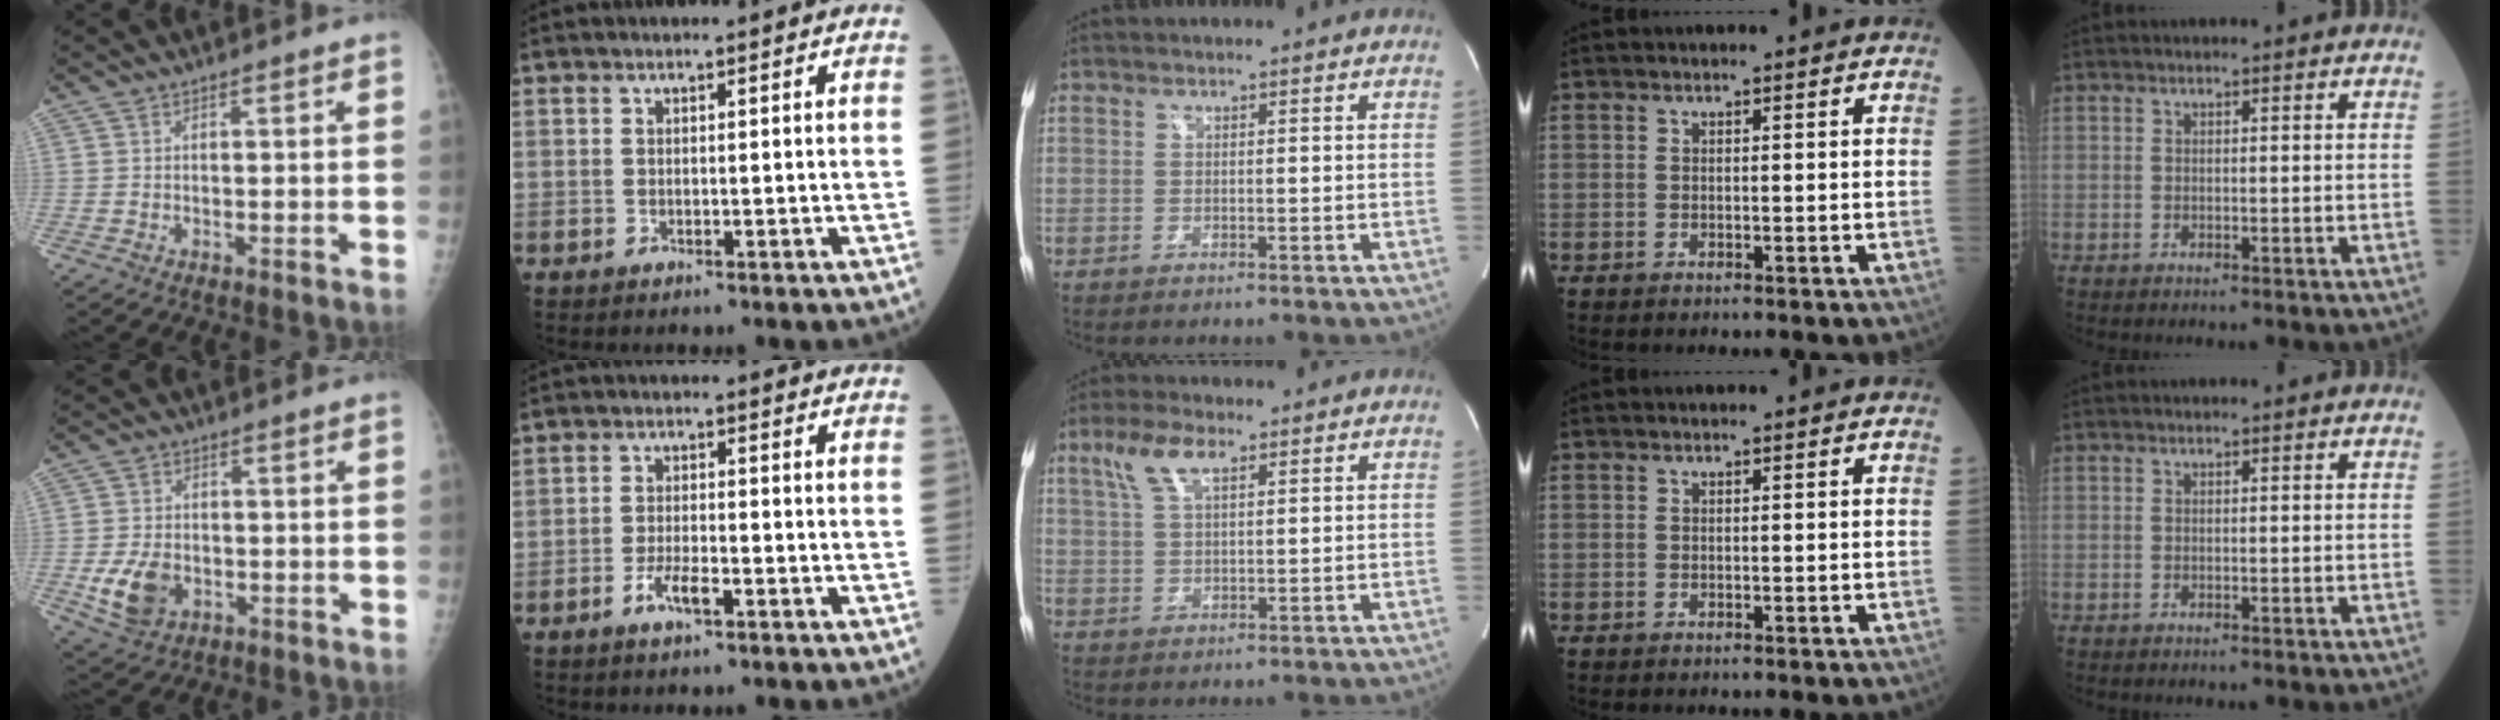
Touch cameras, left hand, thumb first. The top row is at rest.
{"thumb": {"total": 7.7, "force": [-1.9, 5.6, 4.9], "torque": [-0.083, 0.001, -0.028]}, "index": {"total": 3.5, "force": [-2.1, 0.7, 2.8], "torque": [-0.057, 0.000, -0.040]}, "middle": {"total": 5.7, "force": [3.2, 1.8, 4.4], "torque": [-0.100, 0.017, 0.066]}}